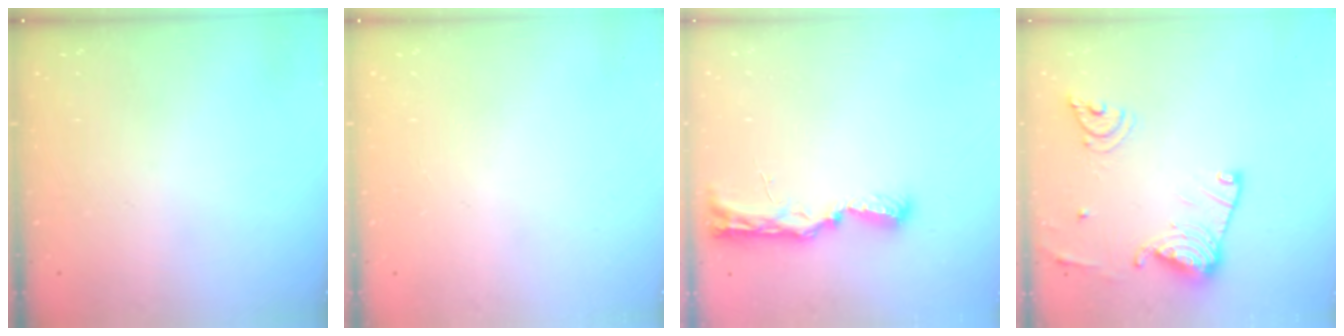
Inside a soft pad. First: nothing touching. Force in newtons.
{"total": 0.0}
{"total": 8.9, "press": 8.9, "slide": 1.3}
{"total": 15.7, "press": 15.6, "slide": 1.6}